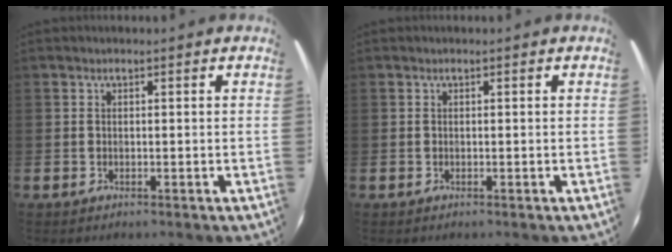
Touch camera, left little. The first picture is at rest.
{"total": 0.0}